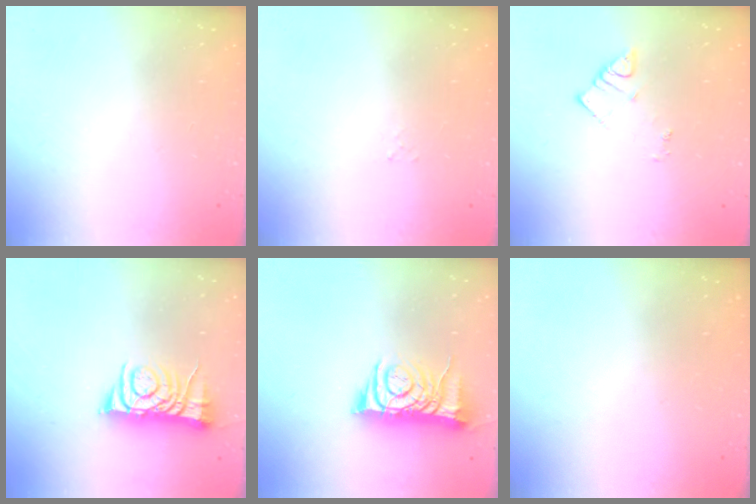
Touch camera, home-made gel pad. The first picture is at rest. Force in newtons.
{"total": 1.5, "press": 1.5, "slide": 0.2}
{"total": 2.7, "press": 2.7, "slide": 0.4}
{"total": 7.0, "press": 7.0, "slide": 0.9}
{"total": 8.8, "press": 8.8, "slide": 0.6}
{"total": 0.0}